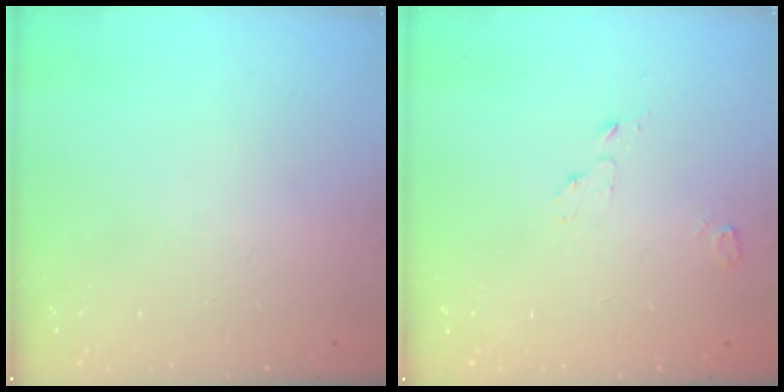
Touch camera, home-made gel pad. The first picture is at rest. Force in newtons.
{"total": 2.6, "press": 2.6, "slide": 0.2}